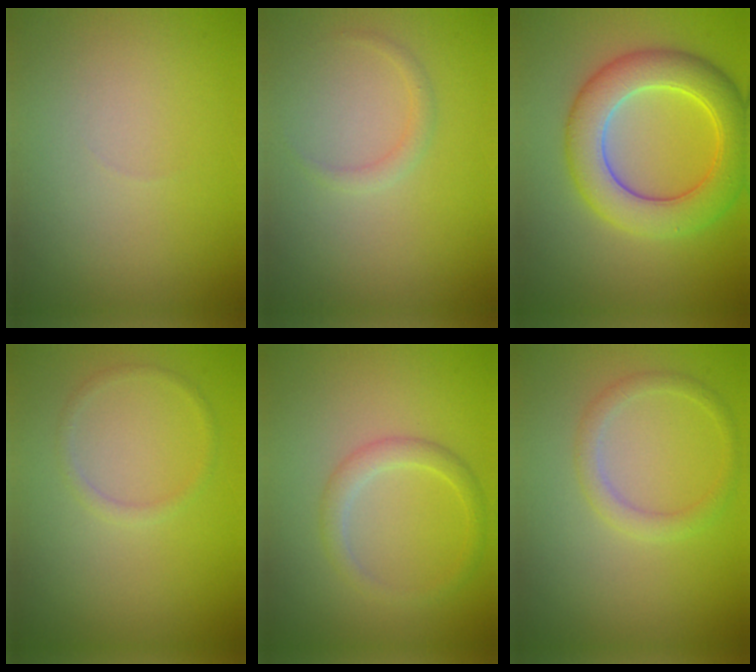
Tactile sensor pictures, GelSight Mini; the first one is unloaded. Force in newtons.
{"total": 1.1, "press": 1.1, "slide": 0.0}
{"total": 7.0, "press": 7.0, "slide": 0.3}
{"total": 1.0, "press": 0.9, "slide": 0.2}
{"total": 2.0, "press": 2.0, "slide": 0.2}
{"total": 1.9, "press": 1.9, "slide": 0.1}